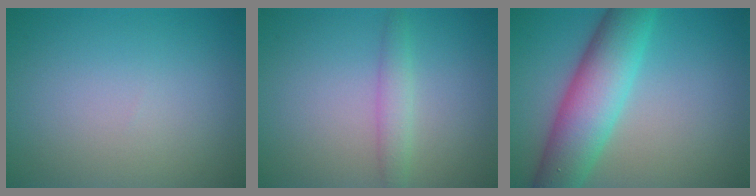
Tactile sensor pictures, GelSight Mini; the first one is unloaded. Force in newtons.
{"total": 1.9, "press": 1.9, "slide": 0.1}
{"total": 6.8, "press": 6.8, "slide": 0.1}